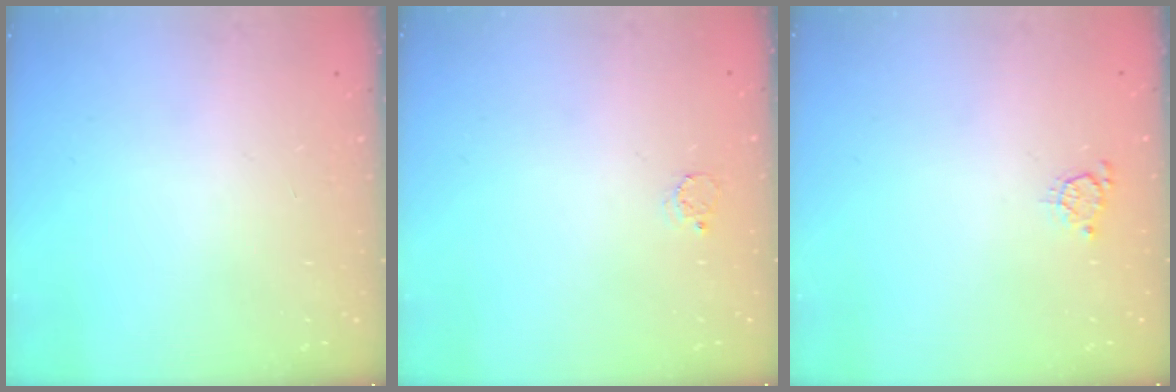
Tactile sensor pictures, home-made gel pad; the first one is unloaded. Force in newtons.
{"total": 2.3, "press": 2.3, "slide": 0.2}
{"total": 4.3, "press": 4.2, "slide": 0.5}